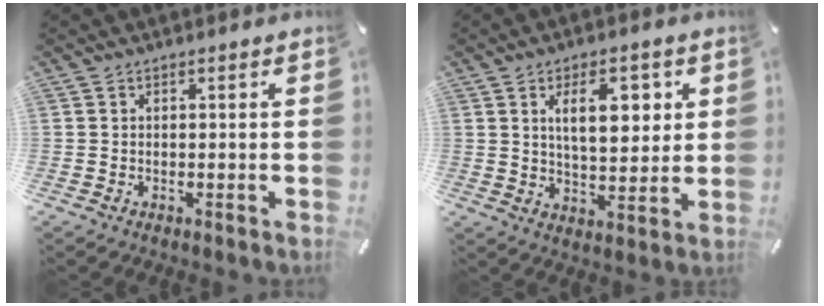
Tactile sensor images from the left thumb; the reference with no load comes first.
{"total": 11.1, "force": [4.1, 5.6, 8.7], "torque": [-0.131, -0.004, 0.066]}